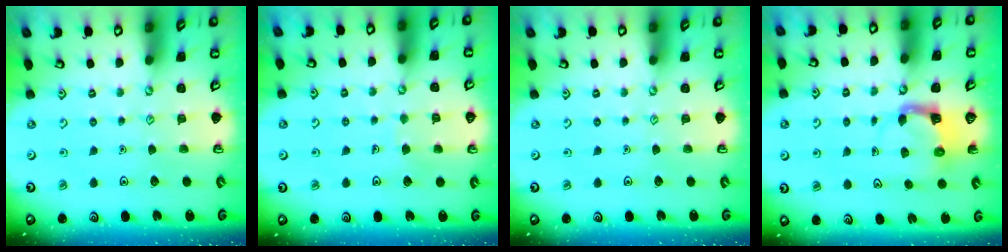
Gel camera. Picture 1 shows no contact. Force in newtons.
{"total": 4.1, "press": 4.1, "slide": 0.3}
{"total": 0.0}
{"total": 4.0, "press": 3.9, "slide": 0.6}